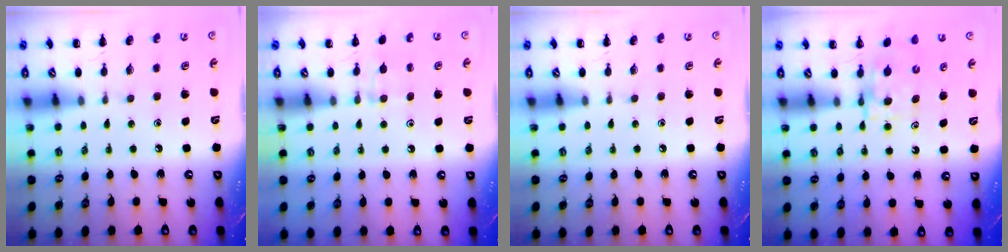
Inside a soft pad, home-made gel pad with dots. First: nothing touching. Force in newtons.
{"total": 6.6, "press": 6.3, "slide": 1.9}
{"total": 0.0}
{"total": 5.2, "press": 5.2, "slide": 0.4}